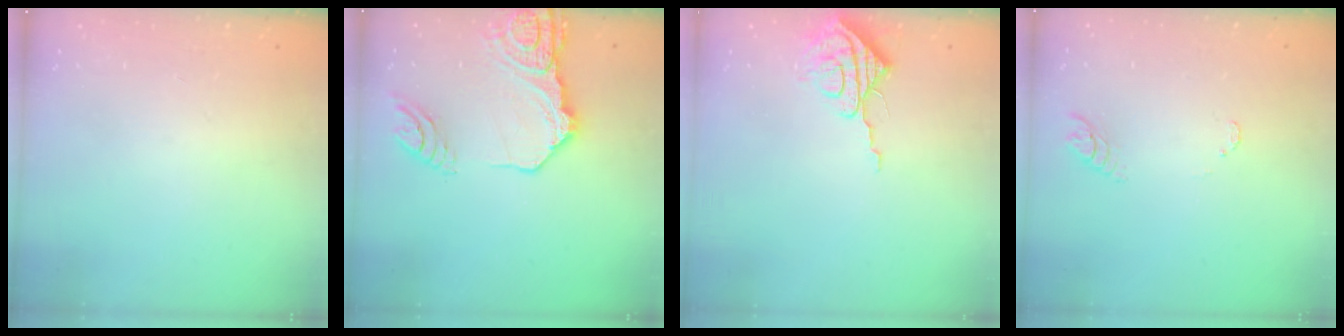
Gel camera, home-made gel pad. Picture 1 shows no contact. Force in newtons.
{"total": 17.7, "press": 17.5, "slide": 2.2}
{"total": 8.3, "press": 8.3, "slide": 0.5}
{"total": 3.7, "press": 3.7, "slide": 0.2}